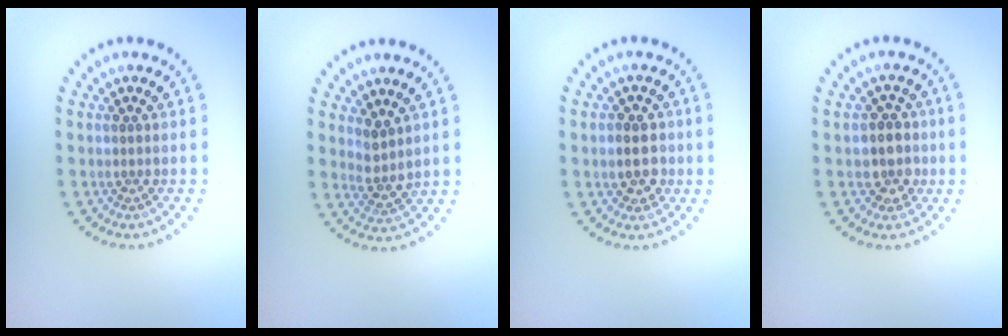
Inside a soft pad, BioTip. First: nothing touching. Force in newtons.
{"total": 2.4, "press": 1.8, "slide": 1.5}
{"total": 3.0, "press": 2.9, "slide": 0.6}
{"total": 2.9, "press": 2.6, "slide": 1.2}